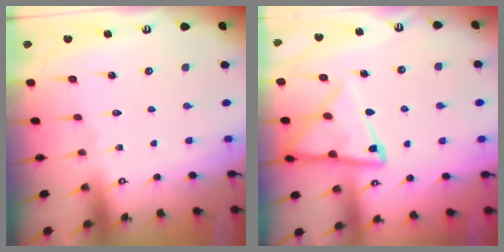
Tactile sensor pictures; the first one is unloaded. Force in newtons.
{"total": 13.1, "press": 13.0, "slide": 1.4}